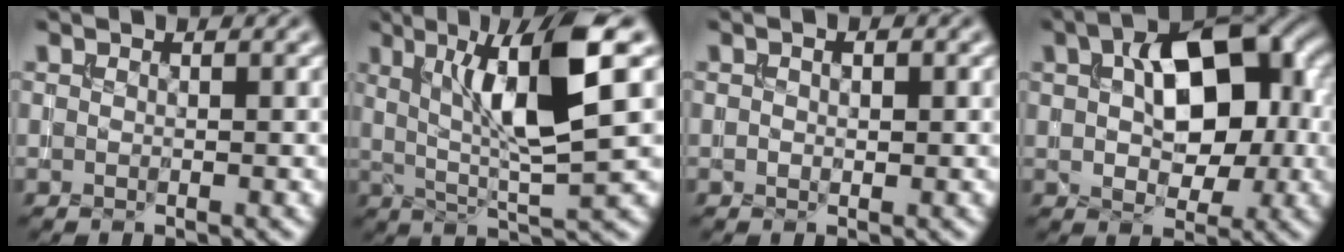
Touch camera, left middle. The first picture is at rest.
{"total": 8.7, "force": [2.1, 1.6, 8.3], "torque": [-0.134, -0.004, 0.042]}
{"total": 1.1, "force": [0.1, 0.7, 0.8], "torque": [-0.009, -0.001, 0.007]}
{"total": 10.8, "force": [1.8, 6.3, 8.6], "torque": [-0.119, 0.014, 0.028]}